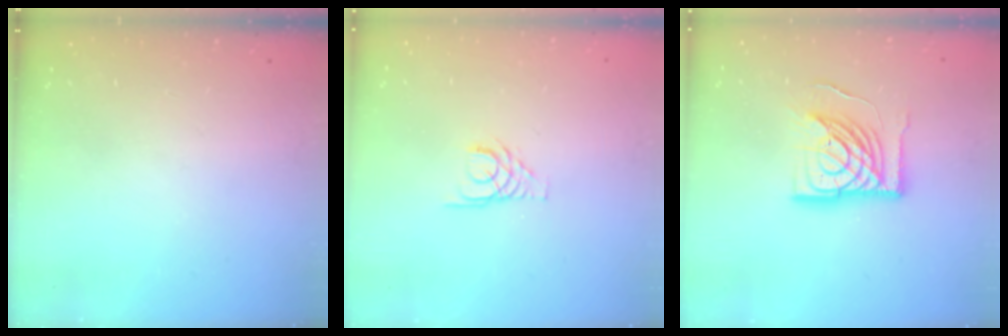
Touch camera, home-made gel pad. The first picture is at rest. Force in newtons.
{"total": 3.6, "press": 3.6, "slide": 0.4}
{"total": 17.5, "press": 17.4, "slide": 2.2}